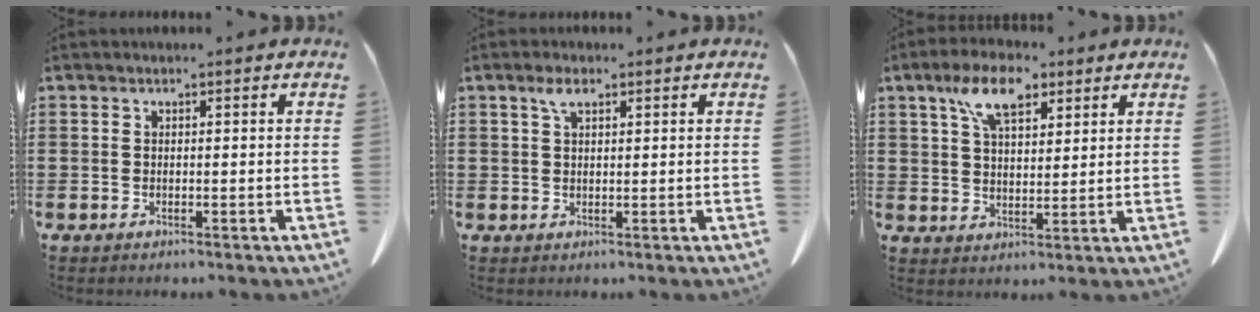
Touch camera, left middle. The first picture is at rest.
{"total": 2.6, "force": [1.5, 1.1, 1.9], "torque": [-0.043, 0.004, 0.027]}
{"total": 8.5, "force": [5.1, 3.9, 5.6], "torque": [-0.119, 0.005, 0.092]}